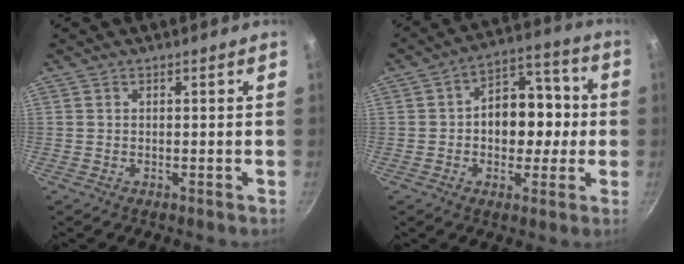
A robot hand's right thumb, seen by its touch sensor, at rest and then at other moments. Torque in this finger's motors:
{"motor_torque": [-0.23, 0.60, 0.28, 0.09, 0.07]}